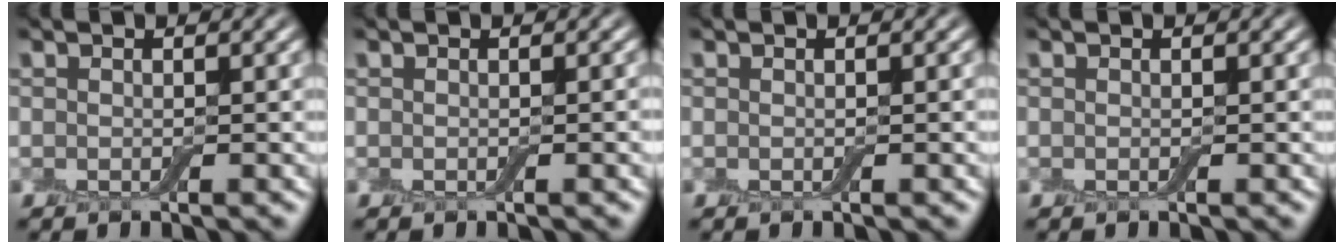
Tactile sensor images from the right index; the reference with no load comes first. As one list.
[{"total": 0.7, "force": [-0.1, 0.1, 0.7], "torque": [-0.007, 0.001, 0.000]}, {"total": 0.0}, {"total": 0.0}]